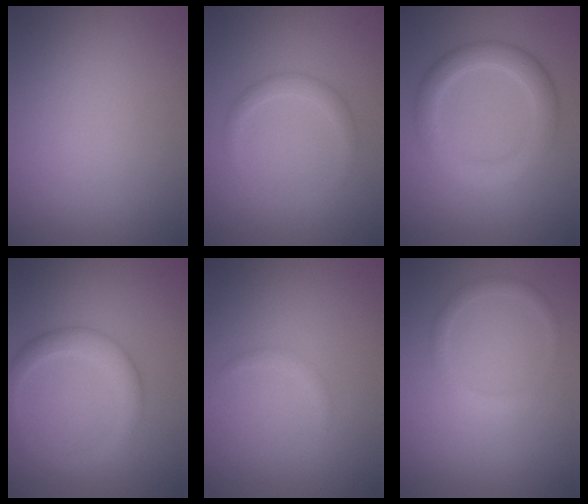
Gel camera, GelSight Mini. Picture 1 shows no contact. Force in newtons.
{"total": 1.5, "press": 1.5, "slide": 0.2}
{"total": 3.8, "press": 3.8, "slide": 0.1}
{"total": 3.0, "press": 3.0, "slide": 0.1}
{"total": 0.7, "press": 0.7, "slide": 0.1}
{"total": 1.4, "press": 1.4, "slide": 0.1}